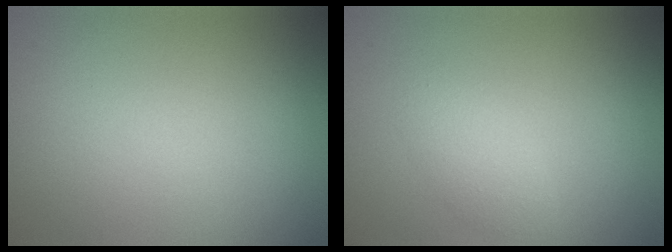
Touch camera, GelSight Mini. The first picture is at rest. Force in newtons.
{"total": 1.9, "press": 1.9, "slide": 0.1}